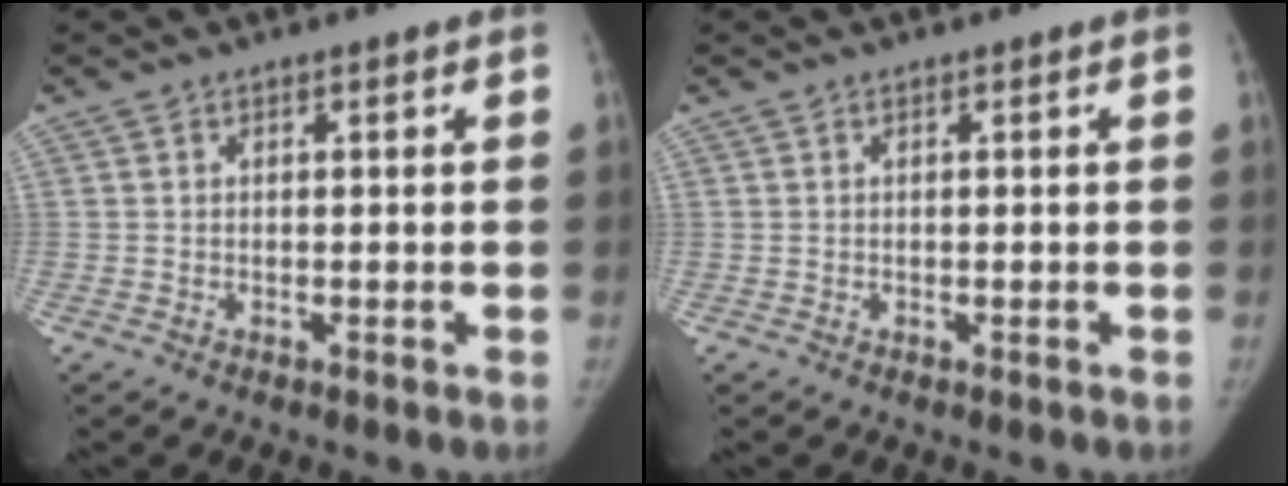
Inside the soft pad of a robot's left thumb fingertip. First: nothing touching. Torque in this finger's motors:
{"motor_torque": [-0.05, 0.03, 0.16, -0.12, -0.01]}